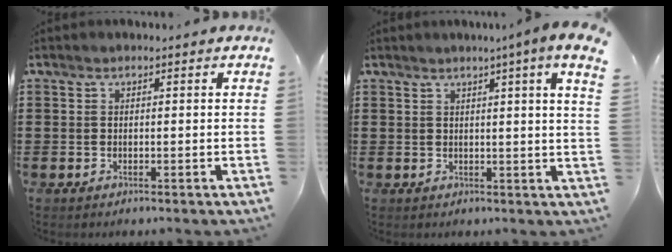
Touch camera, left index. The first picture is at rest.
{"total": 3.7, "force": [2.3, -1.2, 2.6], "torque": [-0.043, -0.011, 0.035]}